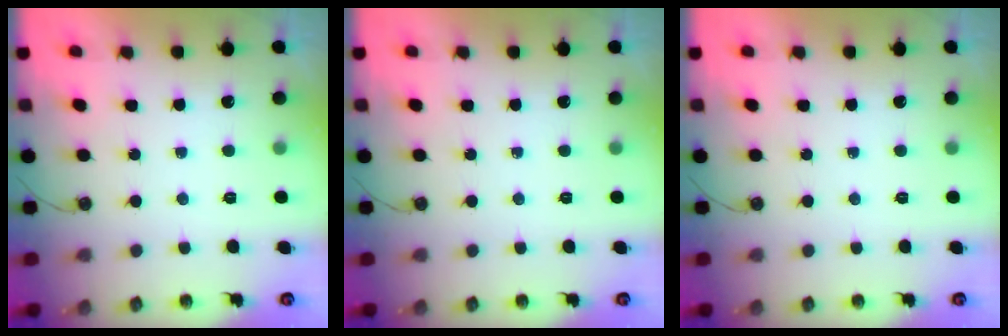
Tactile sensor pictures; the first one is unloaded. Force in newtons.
{"total": 0.0}
{"total": 0.0}